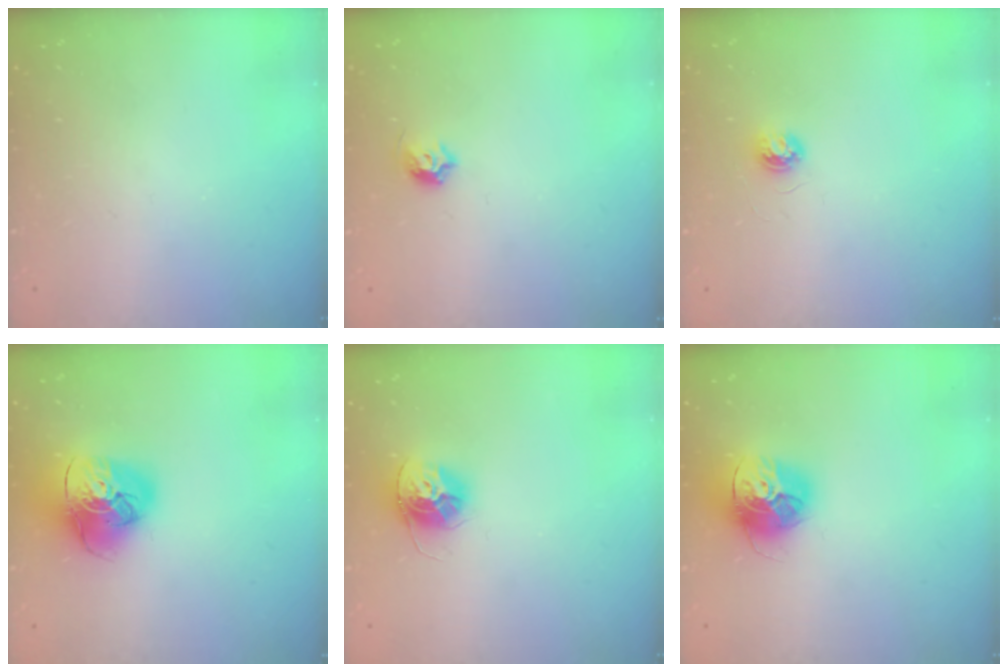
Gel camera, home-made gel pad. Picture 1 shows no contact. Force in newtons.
{"total": 4.9, "press": 4.8, "slide": 0.9}
{"total": 3.7, "press": 3.7, "slide": 0.5}
{"total": 16.4, "press": 16.3, "slide": 1.9}
{"total": 12.3, "press": 12.2, "slide": 1.0}
{"total": 14.9, "press": 14.9, "slide": 1.2}